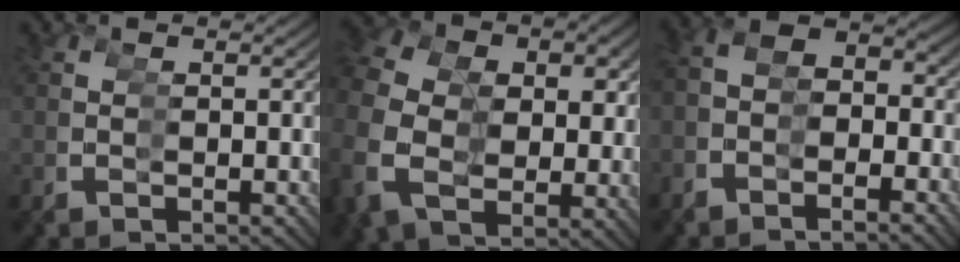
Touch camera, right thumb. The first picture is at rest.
{"total": 6.5, "force": [2.9, 4.7, 3.5], "torque": [-0.057, 0.009, 0.051]}
{"total": 3.8, "force": [-0.9, 3.4, 1.5], "torque": [-0.031, 0.025, -0.029]}